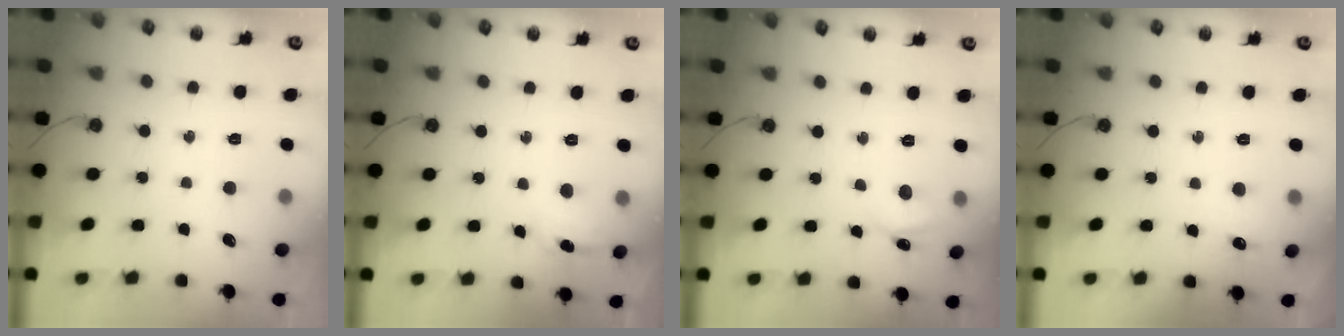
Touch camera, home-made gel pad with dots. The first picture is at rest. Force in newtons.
{"total": 8.1, "press": 8.1, "slide": 0.8}
{"total": 3.0, "press": 3.0, "slide": 0.4}
{"total": 4.9, "press": 4.9, "slide": 0.7}